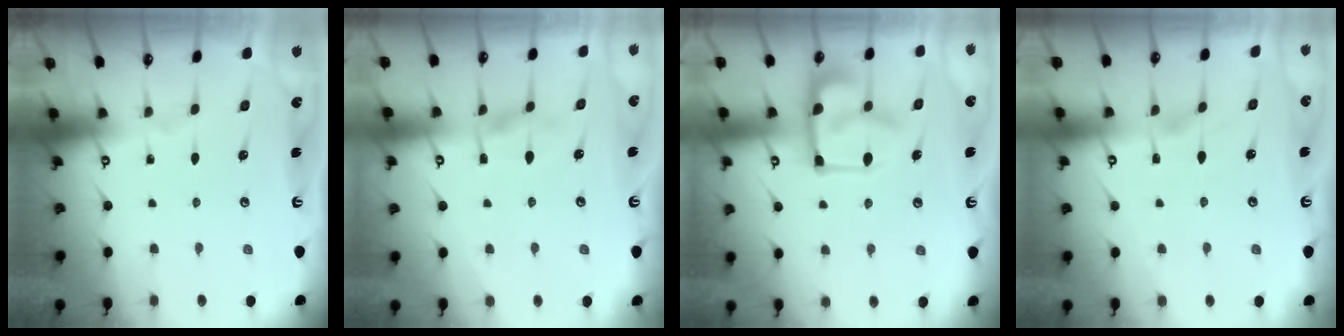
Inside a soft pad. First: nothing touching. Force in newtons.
{"total": 2.2, "press": 1.9, "slide": 1.2}
{"total": 15.1, "press": 15.0, "slide": 1.3}
{"total": 0.8, "press": 0.0, "slide": 0.8}